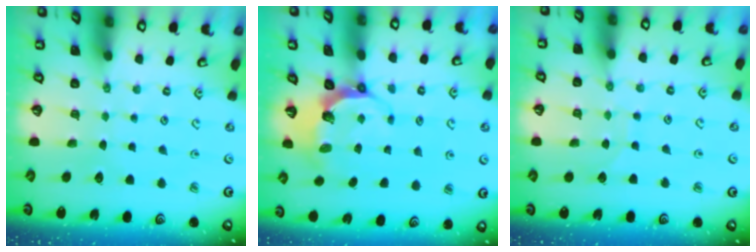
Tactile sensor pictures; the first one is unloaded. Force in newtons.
{"total": 7.4, "press": 6.2, "slide": 4.1}
{"total": 5.6, "press": 5.6, "slide": 0.1}